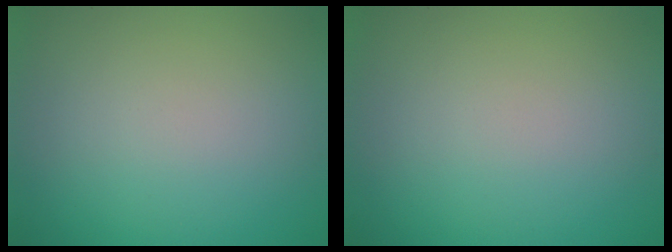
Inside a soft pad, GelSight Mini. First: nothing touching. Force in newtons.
{"total": 0.0}